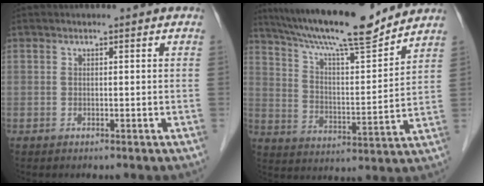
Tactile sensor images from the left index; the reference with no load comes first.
{"total": 17.4, "force": [15.2, 0.9, 8.4], "torque": [-0.147, 0.006, 0.247]}